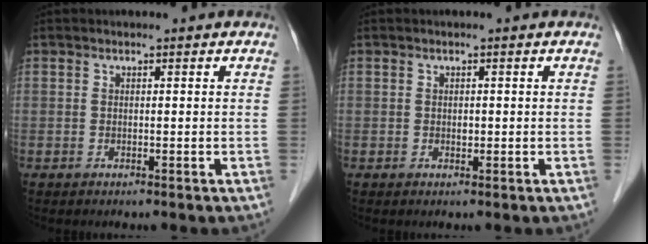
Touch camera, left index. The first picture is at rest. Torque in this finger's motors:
{"motor_torque": [0.09, 0.04, 0.00, 0.00]}